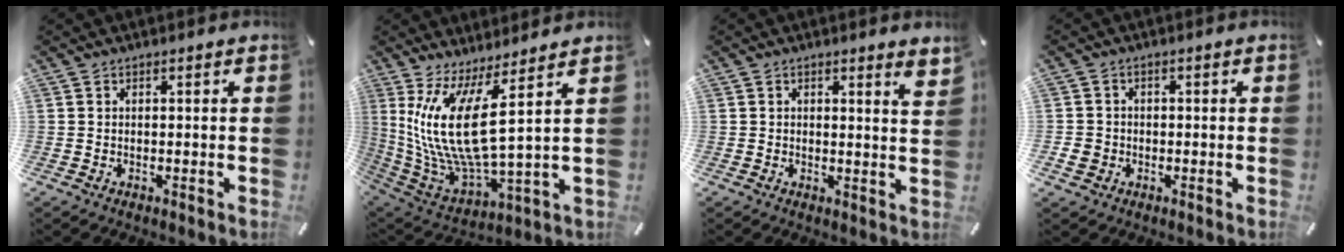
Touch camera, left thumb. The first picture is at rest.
{"total": 16.6, "force": [4.9, 4.8, 15.1], "torque": [-0.341, -0.038, 0.078]}
{"total": 2.4, "force": [1.4, 0.3, 1.9], "torque": [-0.025, -0.006, 0.021]}
{"total": 3.4, "force": [-1.0, 3.1, 0.9], "torque": [-0.014, 0.004, -0.018]}